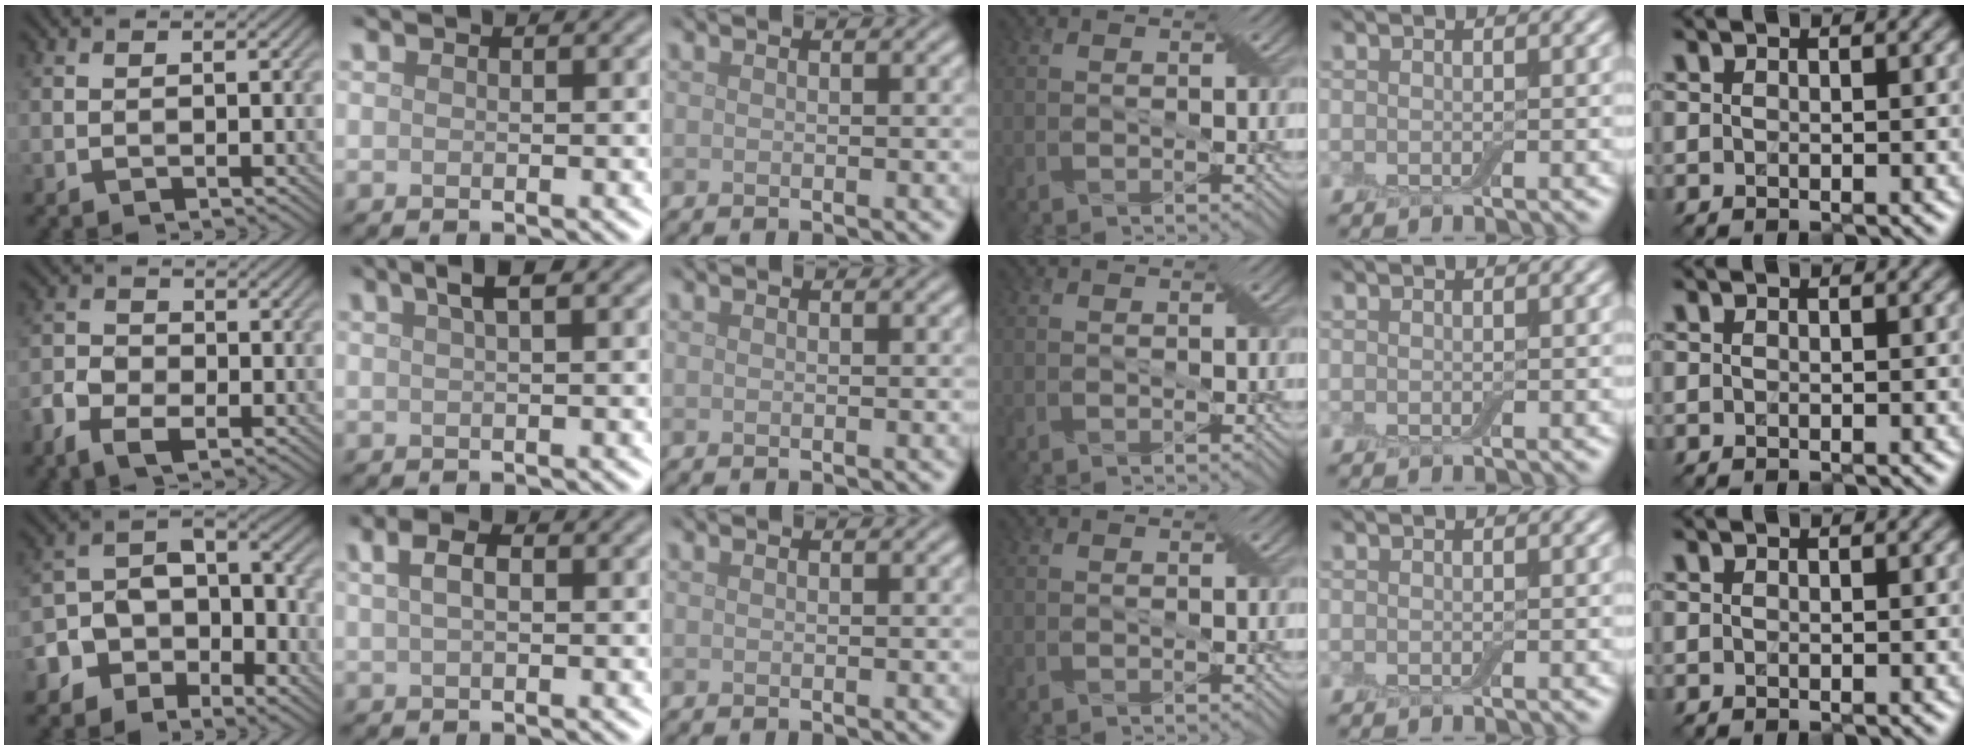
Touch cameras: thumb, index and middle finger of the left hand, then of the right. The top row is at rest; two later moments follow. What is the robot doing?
{"motion": "squeeze", "object": "air blower"}